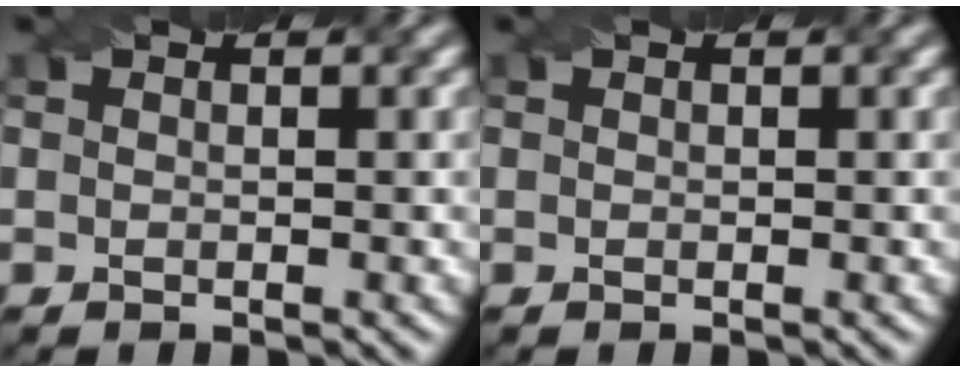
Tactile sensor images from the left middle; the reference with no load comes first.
{"total": 0.0}